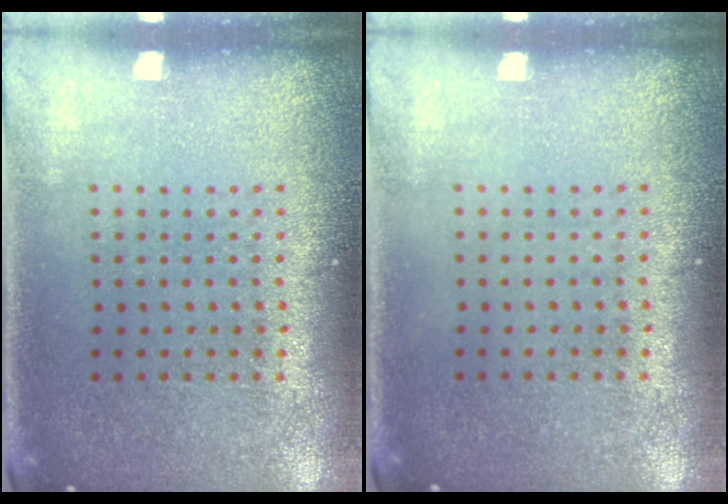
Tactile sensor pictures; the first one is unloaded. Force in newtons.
{"total": 0.0}